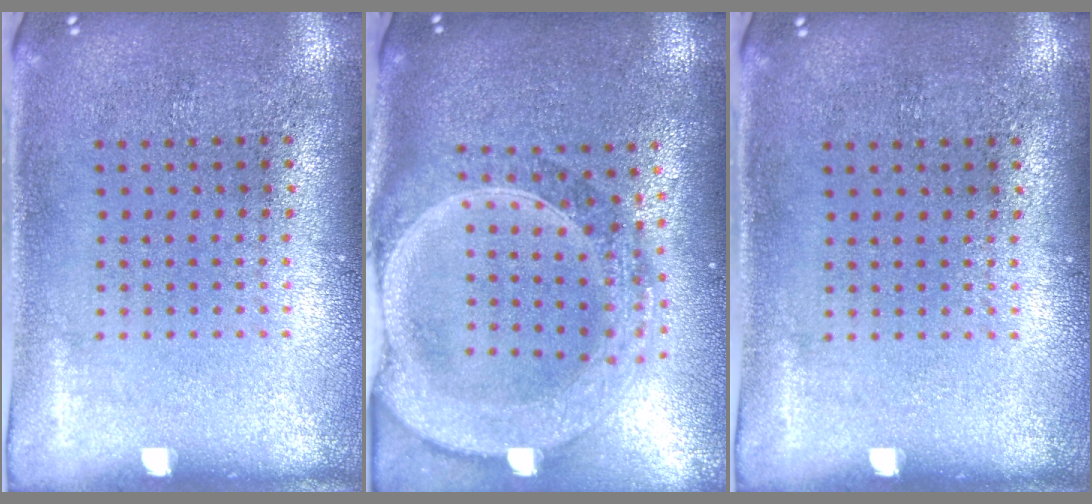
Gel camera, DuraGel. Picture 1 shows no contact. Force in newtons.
{"total": 2.9, "press": 2.5, "slide": 1.5}
{"total": 0.0}